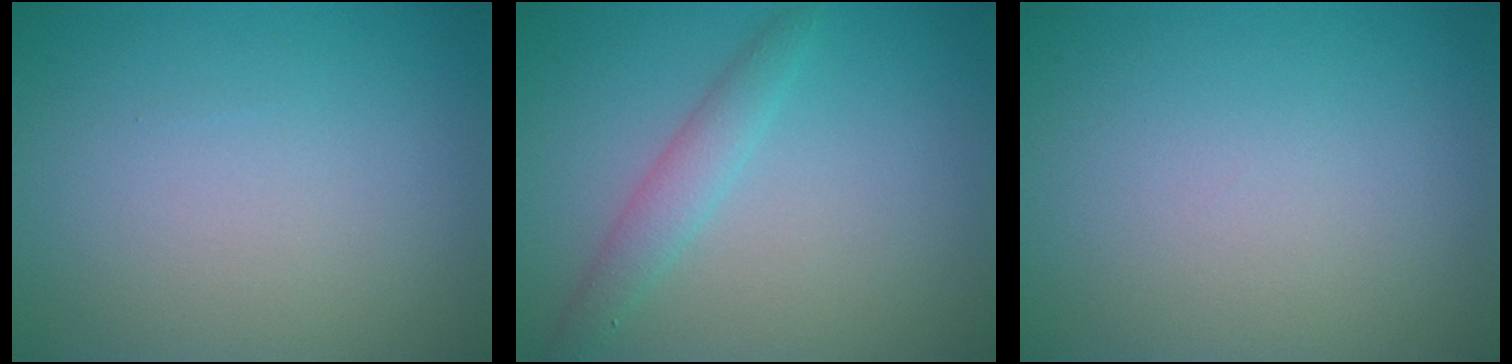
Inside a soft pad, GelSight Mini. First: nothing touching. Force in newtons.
{"total": 2.2, "press": 2.2, "slide": 0.1}
{"total": 0.0}